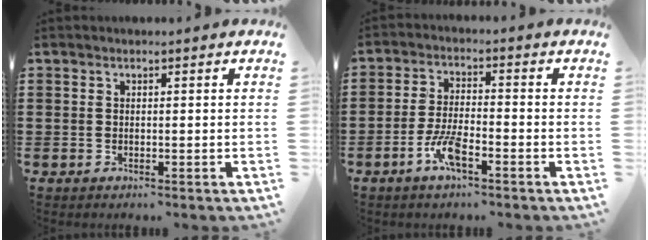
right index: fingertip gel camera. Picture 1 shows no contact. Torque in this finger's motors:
{"motor_torque": [-0.36, 0.21, -0.01, 0.01]}